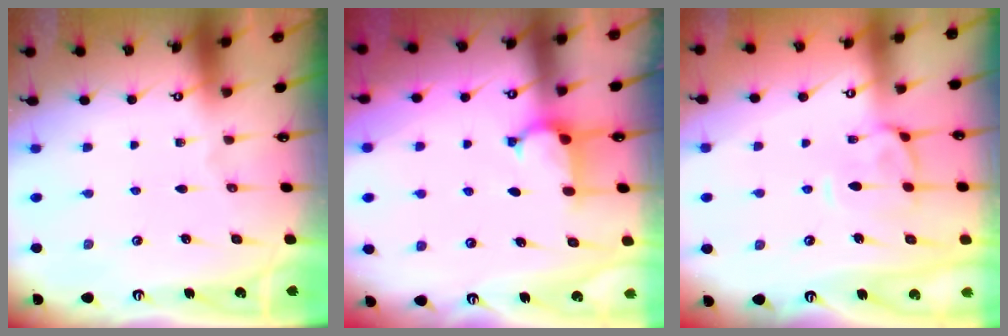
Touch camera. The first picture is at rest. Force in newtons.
{"total": 1.7, "press": 1.6, "slide": 0.5}
{"total": 4.3, "press": 4.1, "slide": 1.3}